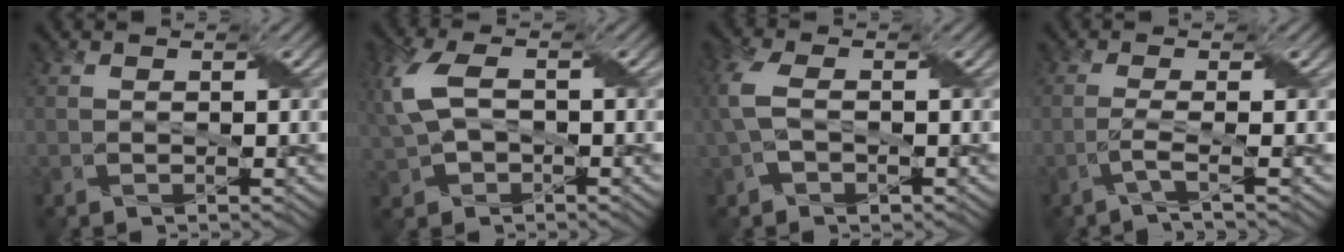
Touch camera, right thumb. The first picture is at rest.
{"total": 6.6, "force": [0.3, 4.2, 5.1], "torque": [-0.143, 0.007, 0.002]}
{"total": 5.1, "force": [0.1, 3.2, 4.0], "torque": [-0.112, 0.002, 0.001]}
{"total": 2.2, "force": [-1.0, 0.2, 2.0], "torque": [-0.035, 0.006, -0.040]}